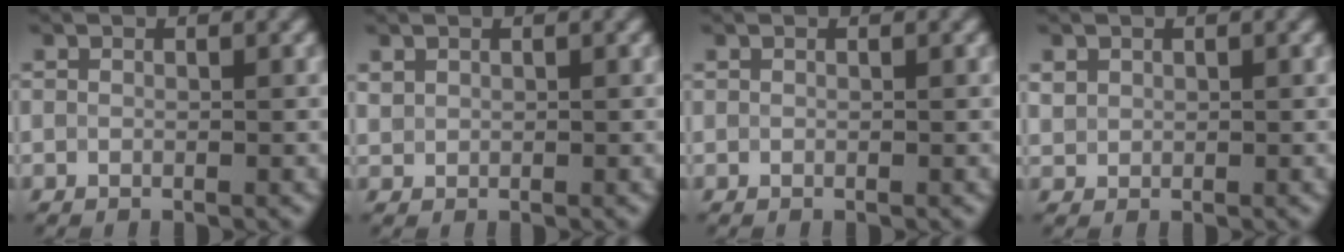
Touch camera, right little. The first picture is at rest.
{"total": 0.7, "force": [0.5, 0.5, 0.1], "torque": [-0.003, -0.001, 0.015]}
{"total": 0.0}
{"total": 1.0, "force": [0.5, 0.8, 0.2], "torque": [-0.002, -0.002, 0.014]}